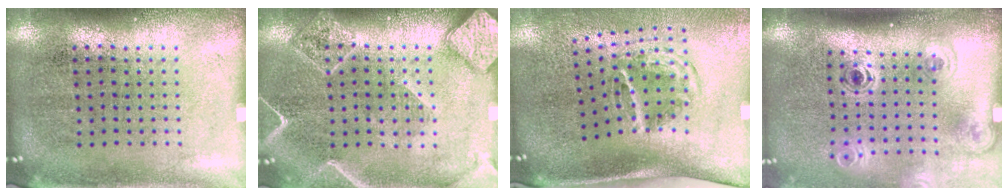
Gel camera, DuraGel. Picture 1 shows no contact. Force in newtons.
{"total": 2.1, "press": 2.1, "slide": 0.2}
{"total": 2.0, "press": 1.2, "slide": 1.6}
{"total": 1.8, "press": 1.2, "slide": 1.3}